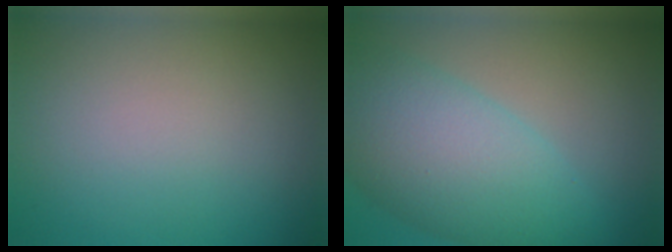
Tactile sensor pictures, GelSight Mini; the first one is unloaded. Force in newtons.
{"total": 8.4, "press": 8.4, "slide": 0.3}